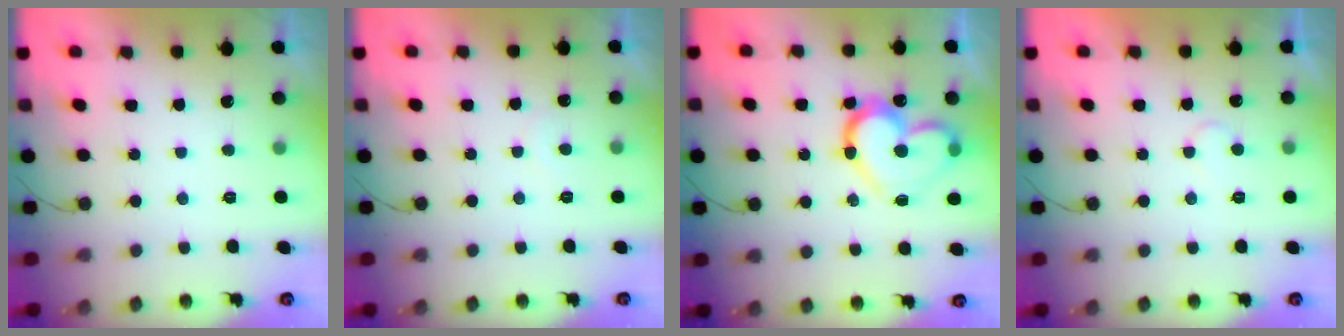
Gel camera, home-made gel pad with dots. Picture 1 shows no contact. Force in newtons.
{"total": 4.1, "press": 4.1, "slide": 0.4}
{"total": 17.1, "press": 17.1, "slide": 1.5}
{"total": 4.1, "press": 4.1, "slide": 0.2}